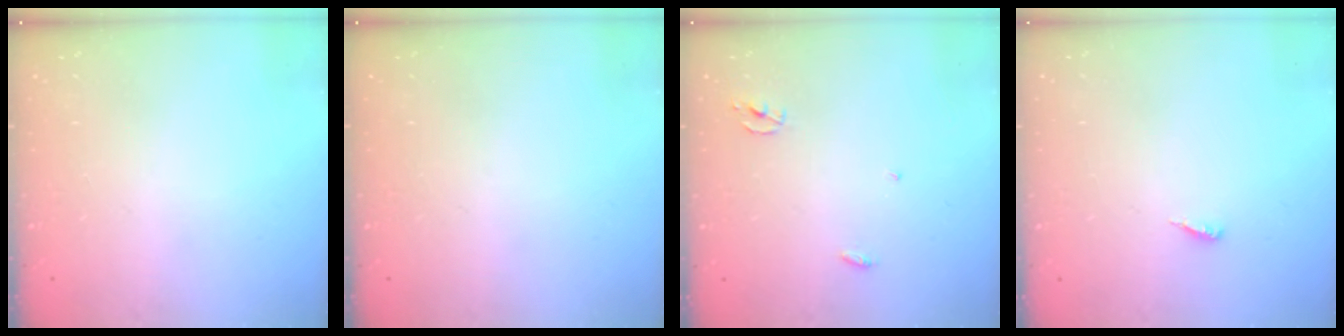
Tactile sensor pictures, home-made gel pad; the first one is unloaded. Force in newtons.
{"total": 0.0}
{"total": 2.5, "press": 2.5, "slide": 0.1}
{"total": 3.0, "press": 3.0, "slide": 0.2}